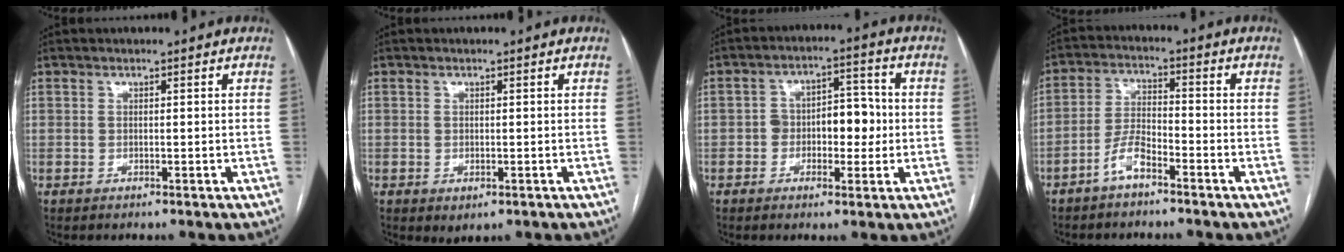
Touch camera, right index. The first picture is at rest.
{"total": 1.6, "force": [-0.6, 1.0, 1.0], "torque": [-0.011, -0.002, 0.001]}
{"total": 7.2, "force": [-0.8, 4.1, 5.9], "torque": [-0.082, 0.030, -0.009]}
{"total": 5.1, "force": [-3.6, 1.3, 3.4], "torque": [-0.077, 0.008, -0.071]}